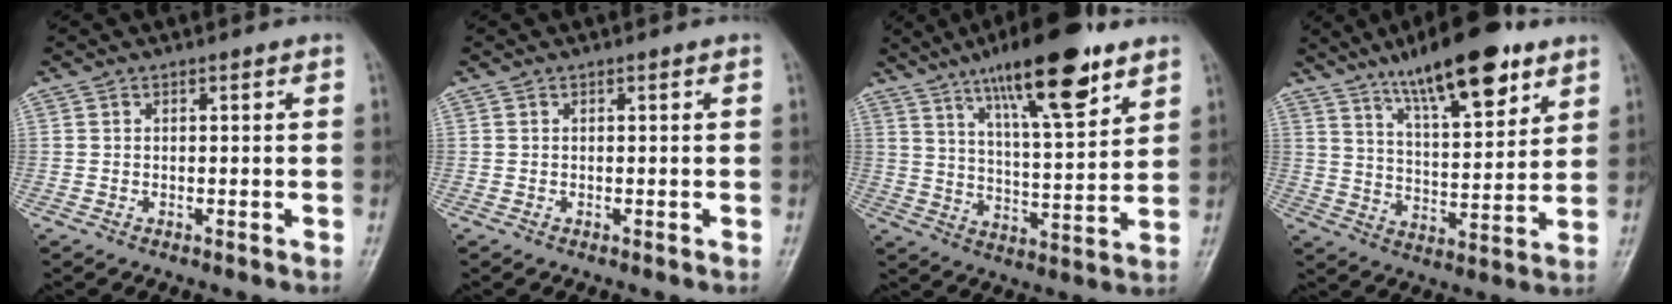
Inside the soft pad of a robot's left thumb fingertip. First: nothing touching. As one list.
[{"total": 0.0}, {"total": 18.4, "force": [11.4, 4.7, 13.6], "torque": [-0.195, -0.049, 0.189]}, {"total": 17.1, "force": [10.8, 5.3, 12.1], "torque": [-0.163, -0.050, 0.179]}]